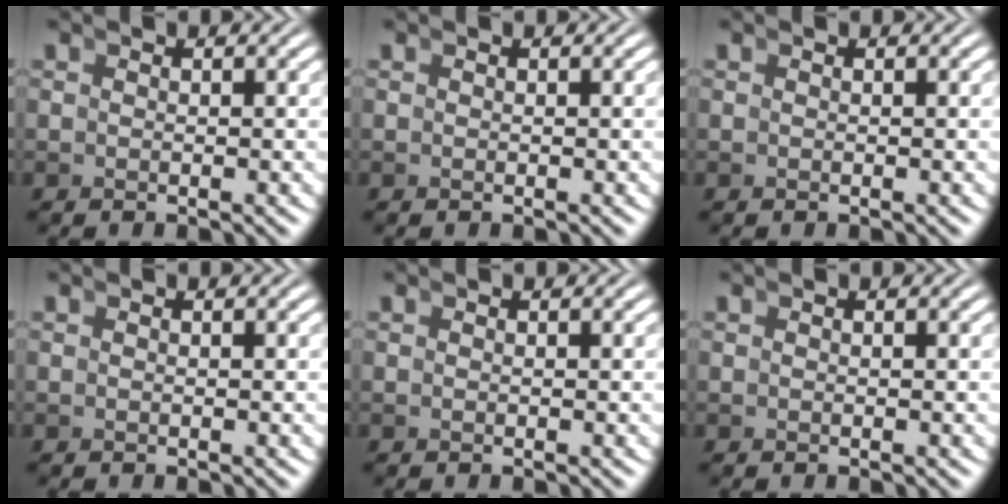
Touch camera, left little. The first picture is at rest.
{"total": 0.0}
{"total": 0.0}
{"total": 0.0}
{"total": 0.0}
{"total": 0.0}